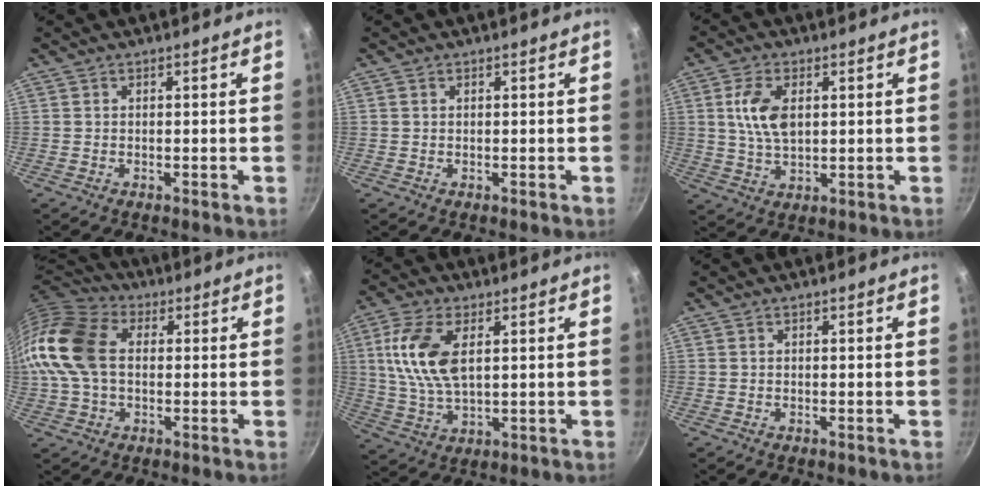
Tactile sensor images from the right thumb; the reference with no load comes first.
{"total": 0.5, "force": [0.2, 0.4, 0.3], "torque": [-0.004, 0.002, 0.004]}
{"total": 8.2, "force": [1.8, 4.6, 6.6], "torque": [-0.118, -0.003, 0.035]}
{"total": 16.0, "force": [1.0, 11.0, 11.5], "torque": [-0.216, 0.028, 0.001]}
{"total": 11.9, "force": [3.0, 6.0, 9.9], "torque": [-0.195, -0.003, 0.060]}
{"total": 0.0}